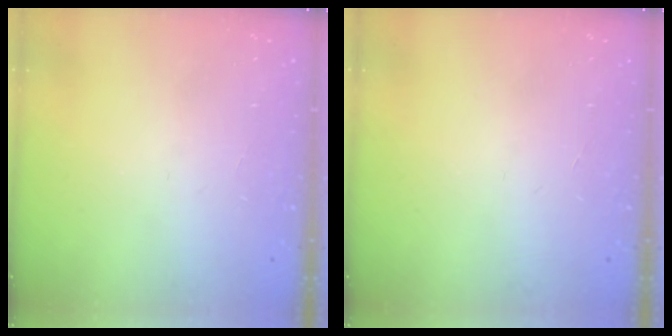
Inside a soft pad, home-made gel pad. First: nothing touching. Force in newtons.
{"total": 0.0}